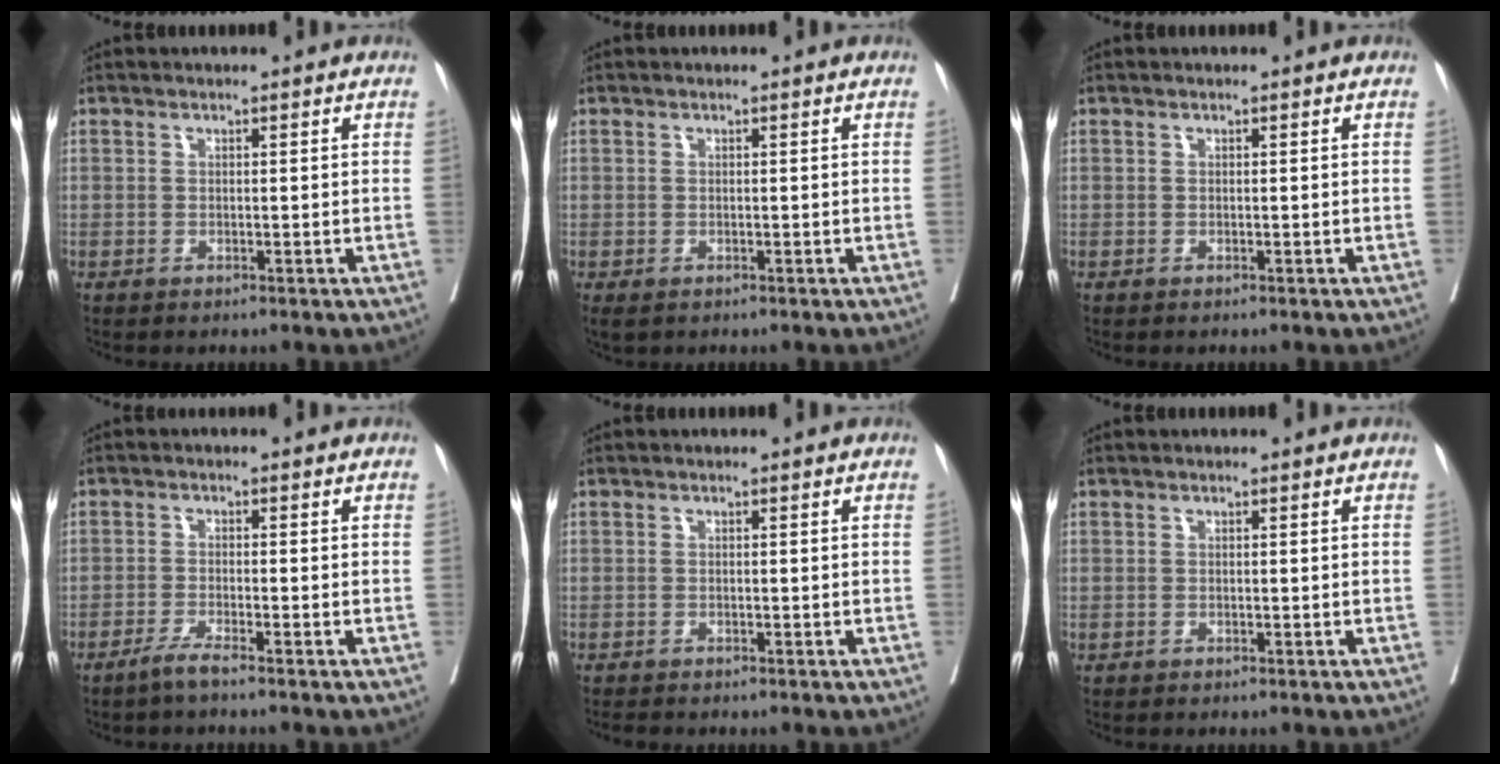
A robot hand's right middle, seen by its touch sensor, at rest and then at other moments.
{"total": 1.4, "force": [-0.7, 0.9, 0.8], "torque": [-0.012, -0.003, -0.005]}
{"total": 0.0}
{"total": 2.3, "force": [-1.9, -0.4, 1.3], "torque": [-0.030, -0.004, -0.041]}
{"total": 1.0, "force": [-0.9, 0.2, 0.2], "torque": [-0.009, -0.003, -0.015]}
{"total": 0.0}